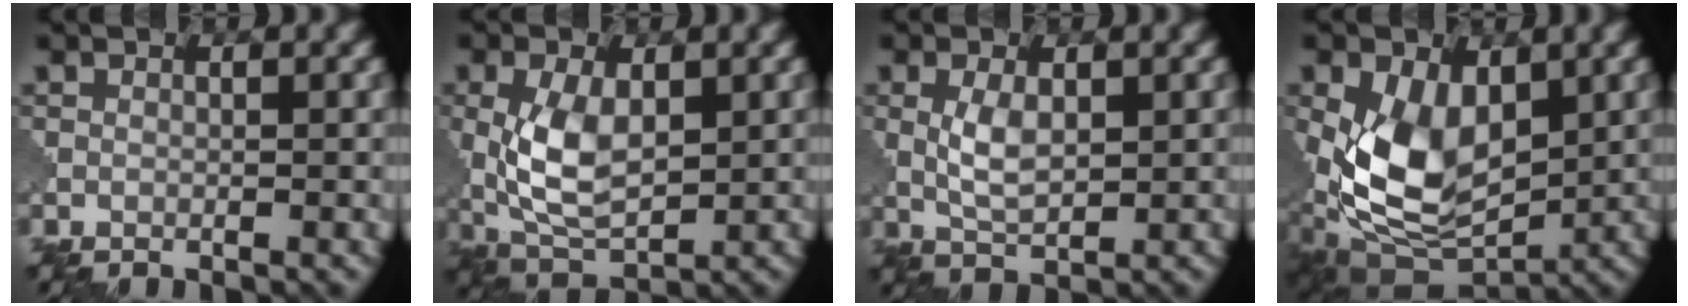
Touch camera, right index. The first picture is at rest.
{"total": 5.4, "force": [0.8, 3.0, 4.4], "torque": [-0.103, -0.003, 0.022]}
{"total": 2.8, "force": [0.8, 1.4, 2.2], "torque": [-0.056, -0.002, 0.022]}
{"total": 9.5, "force": [0.8, 6.1, 7.2], "torque": [-0.157, -0.014, 0.015]}